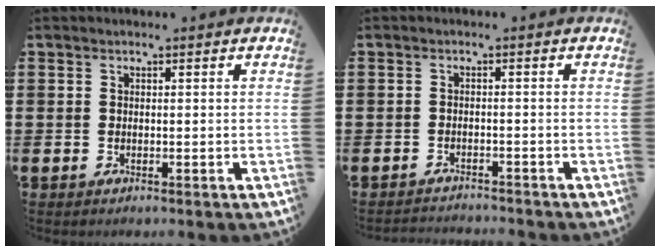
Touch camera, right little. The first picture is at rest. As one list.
[{"total": 1.4, "force": [-1.4, -0.1, -0.2], "torque": [0.000, 0.004, -0.030]}]